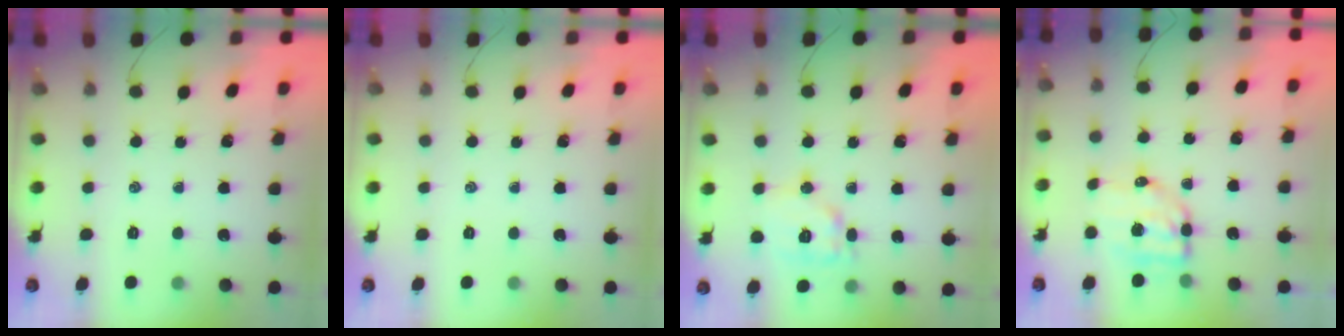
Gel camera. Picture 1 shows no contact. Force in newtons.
{"total": 0.0}
{"total": 11.7, "press": 11.7, "slide": 0.6}
{"total": 6.6, "press": 6.5, "slide": 1.3}